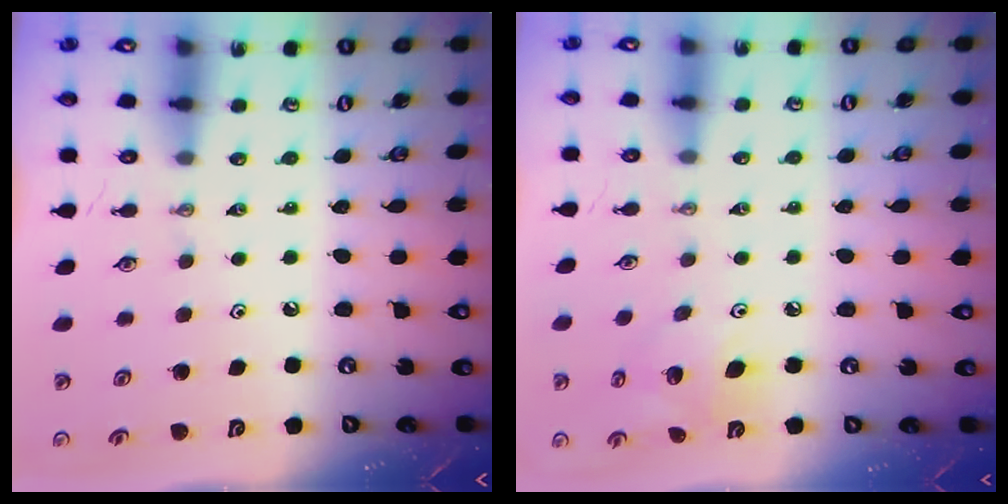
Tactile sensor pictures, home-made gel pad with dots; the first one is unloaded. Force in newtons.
{"total": 8.3, "press": 8.1, "slide": 2.0}